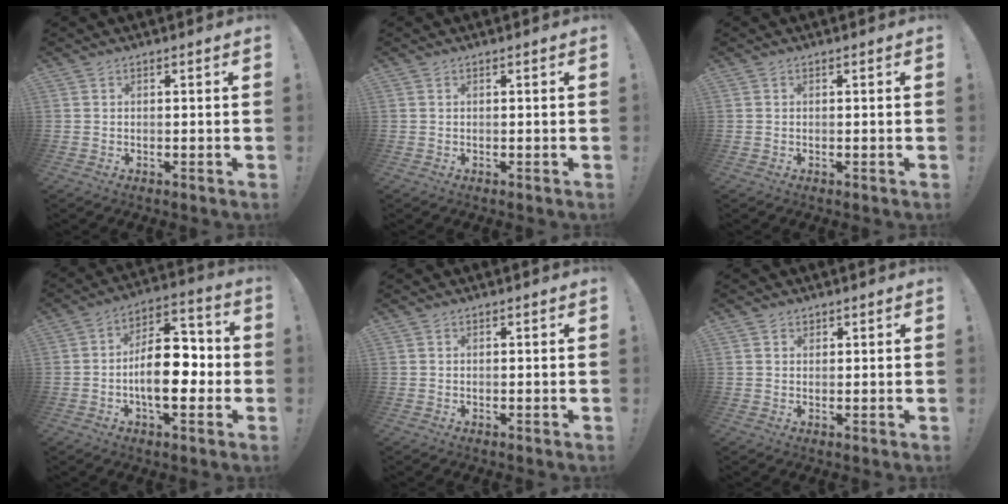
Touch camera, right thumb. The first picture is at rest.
{"total": 0.0}
{"total": 0.0}
{"total": 16.3, "force": [-3.1, 8.5, 13.5], "torque": [-0.218, 0.022, -0.051]}
{"total": 0.0}
{"total": 1.4, "force": [1.0, 1.0, 0.2], "torque": [0.003, -0.002, 0.017]}